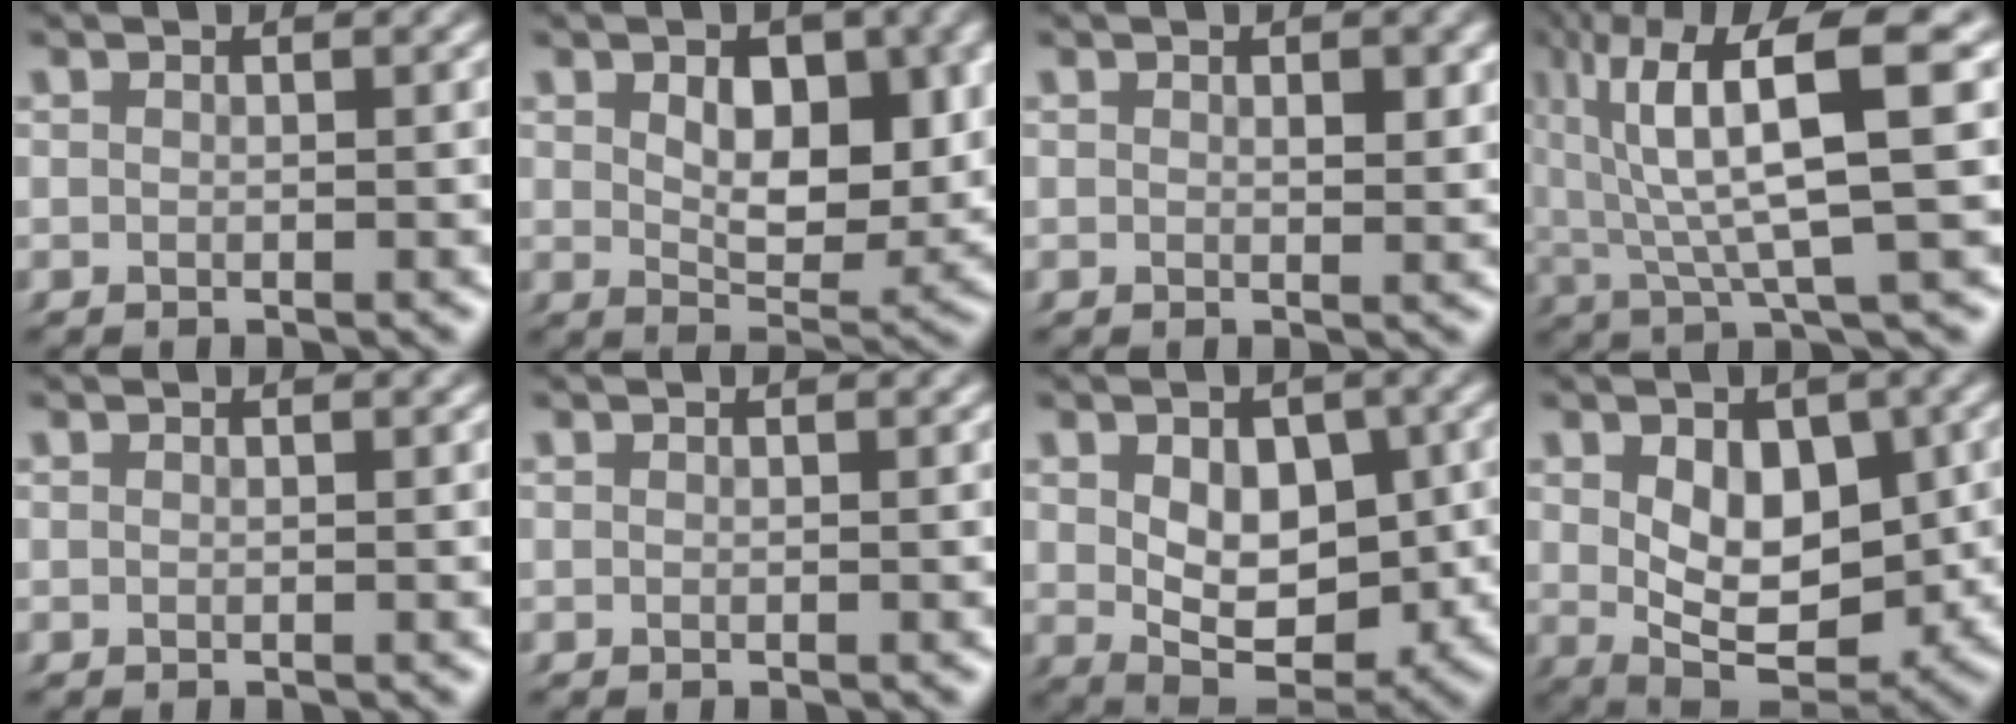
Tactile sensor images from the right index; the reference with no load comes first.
{"total": 5.6, "force": [1.9, 2.9, 4.4], "torque": [-0.060, -0.019, 0.035]}
{"total": 1.0, "force": [0.5, 0.3, 0.8], "torque": [-0.007, -0.005, 0.007]}
{"total": 10.7, "force": [3.0, 4.5, 9.2], "torque": [-0.150, 0.011, 0.042]}
{"total": 0.0}
{"total": 0.0}
{"total": 7.4, "force": [-0.4, 4.9, 5.6], "torque": [-0.081, -0.032, 0.006]}
{"total": 8.9, "force": [-0.4, 5.8, 6.8], "torque": [-0.104, -0.039, 0.011]}